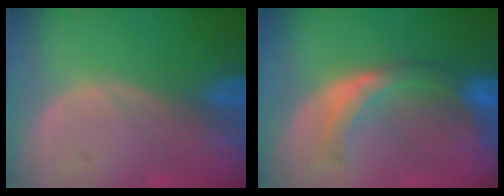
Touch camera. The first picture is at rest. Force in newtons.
{"total": 6.3, "press": 6.3, "slide": 0.1}